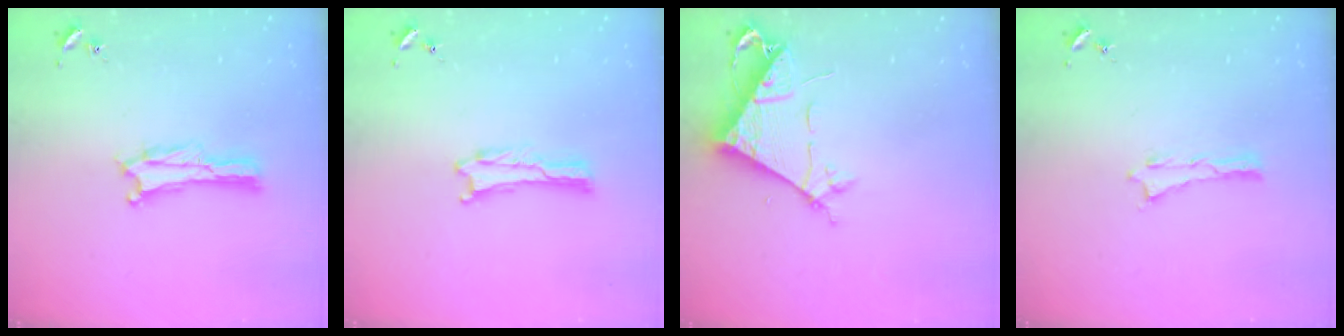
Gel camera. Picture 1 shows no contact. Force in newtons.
{"total": 0.0}
{"total": 7.3, "press": 7.3, "slide": 0.8}
{"total": 0.0}